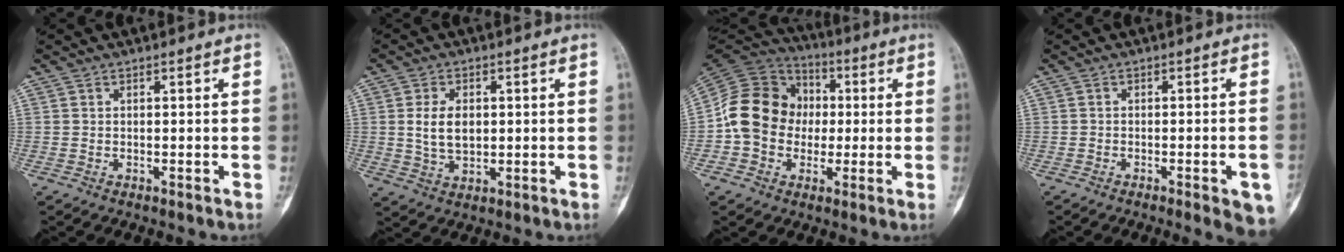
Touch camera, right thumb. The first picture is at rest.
{"total": 6.6, "force": [0.8, 4.2, 5.0], "torque": [-0.086, -0.005, 0.022]}
{"total": 15.0, "force": [-0.6, 13.0, 7.4], "torque": [-0.113, 0.030, -0.018]}
{"total": 7.4, "force": [-3.7, 1.5, 6.3], "torque": [-0.066, 0.007, -0.044]}